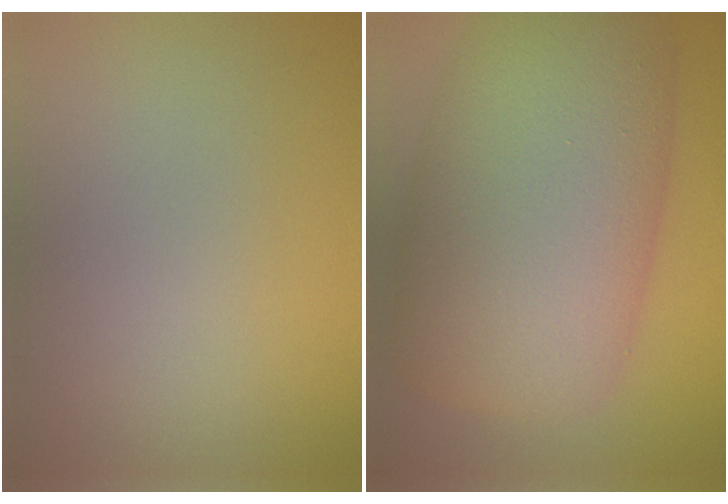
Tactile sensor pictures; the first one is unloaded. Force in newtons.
{"total": 14.0, "press": 14.0, "slide": 0.5}